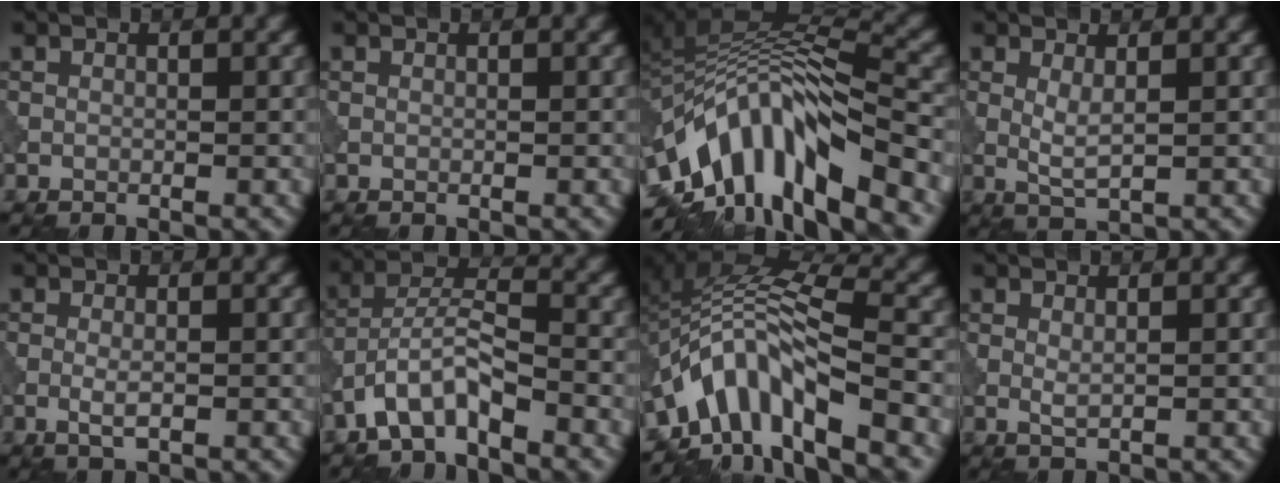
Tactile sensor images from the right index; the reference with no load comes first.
{"total": 0.0}
{"total": 11.7, "force": [-5.8, 4.7, 9.0], "torque": [-0.147, 0.015, -0.103]}
{"total": 1.9, "force": [0.4, 0.4, 1.8], "torque": [-0.043, -0.004, 0.011]}
{"total": 1.7, "force": [-0.4, 0.4, 1.6], "torque": [-0.034, -0.003, -0.009]}
{"total": 5.0, "force": [-3.4, 1.5, 3.3], "torque": [-0.065, 0.013, -0.072]}
{"total": 8.9, "force": [-5.1, 3.2, 6.5], "torque": [-0.097, 0.010, -0.105]}
{"total": 1.0, "force": [0.3, 0.2, 0.9], "torque": [-0.021, -0.001, 0.005]}